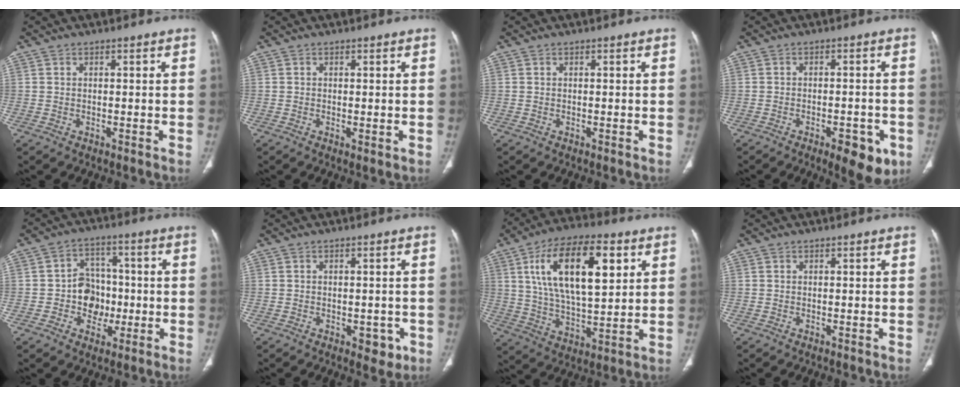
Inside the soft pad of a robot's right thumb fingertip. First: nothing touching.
{"total": 0.9, "force": [-0.1, 0.3, 0.8], "torque": [-0.018, -0.005, -0.002]}
{"total": 0.0}
{"total": 8.1, "force": [-3.9, 3.3, 6.3], "torque": [-0.066, 0.007, -0.047]}
{"total": 8.6, "force": [-1.5, 7.4, 4.2], "torque": [-0.016, 0.024, -0.028]}
{"total": 3.7, "force": [-1.4, 2.4, 2.5], "torque": [-0.011, 0.003, -0.013]}
{"total": 20.7, "force": [7.0, 9.2, 17.2], "torque": [-0.279, -0.011, 0.121]}
{"total": 0.0}